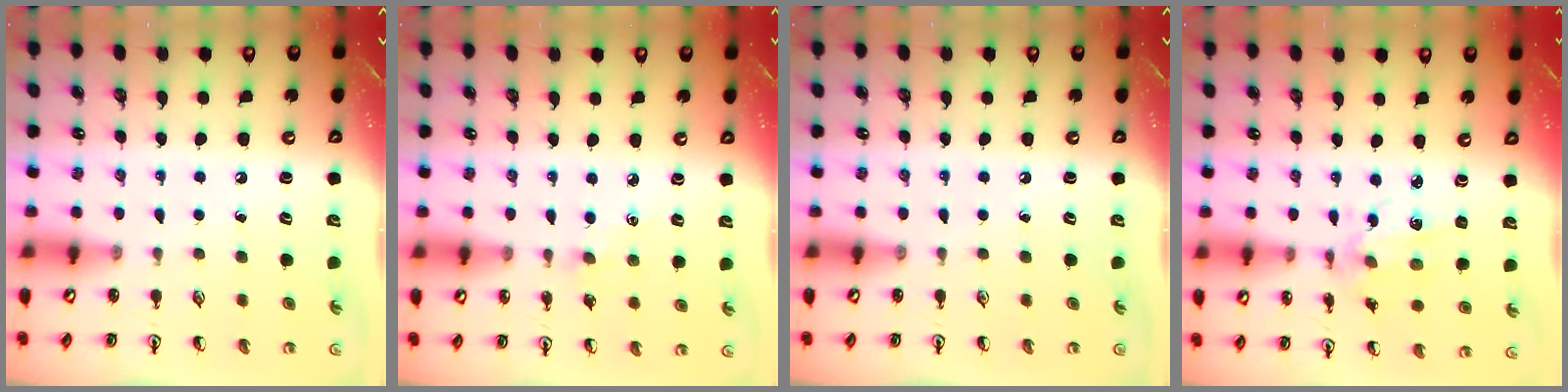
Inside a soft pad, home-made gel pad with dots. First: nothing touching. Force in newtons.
{"total": 2.2, "press": 2.2, "slide": 0.4}
{"total": 0.0}
{"total": 5.5, "press": 5.2, "slide": 1.7}